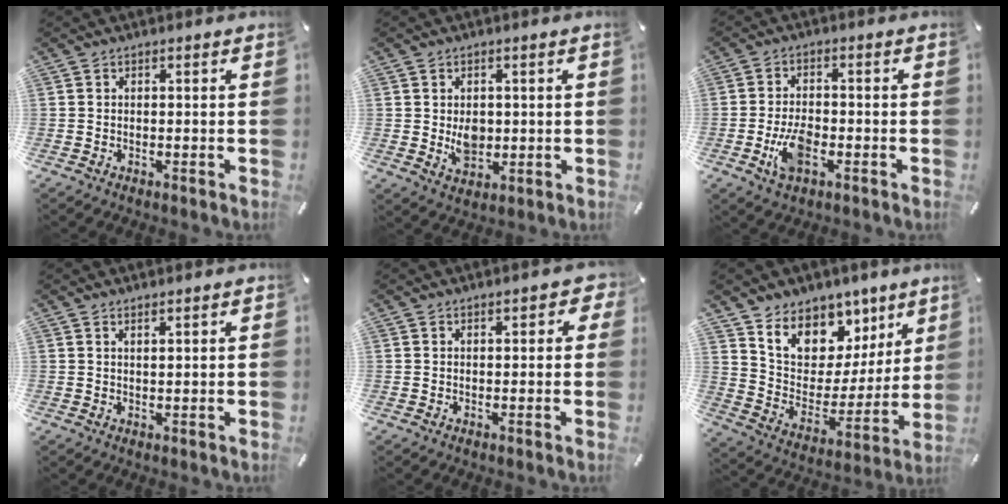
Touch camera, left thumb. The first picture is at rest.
{"total": 5.1, "force": [0.1, 4.2, 2.9], "torque": [-0.040, -0.012, -0.004]}
{"total": 6.9, "force": [-2.6, 3.6, 5.3], "torque": [-0.118, 0.004, -0.048]}
{"total": 1.2, "force": [0.9, 0.0, 0.8], "torque": [-0.015, -0.003, 0.017]}
{"total": 2.3, "force": [0.7, 1.5, 1.6], "torque": [-0.018, 0.001, 0.006]}
{"total": 10.8, "force": [7.7, 7.5, 1.1], "torque": [-0.025, -0.089, 0.143]}